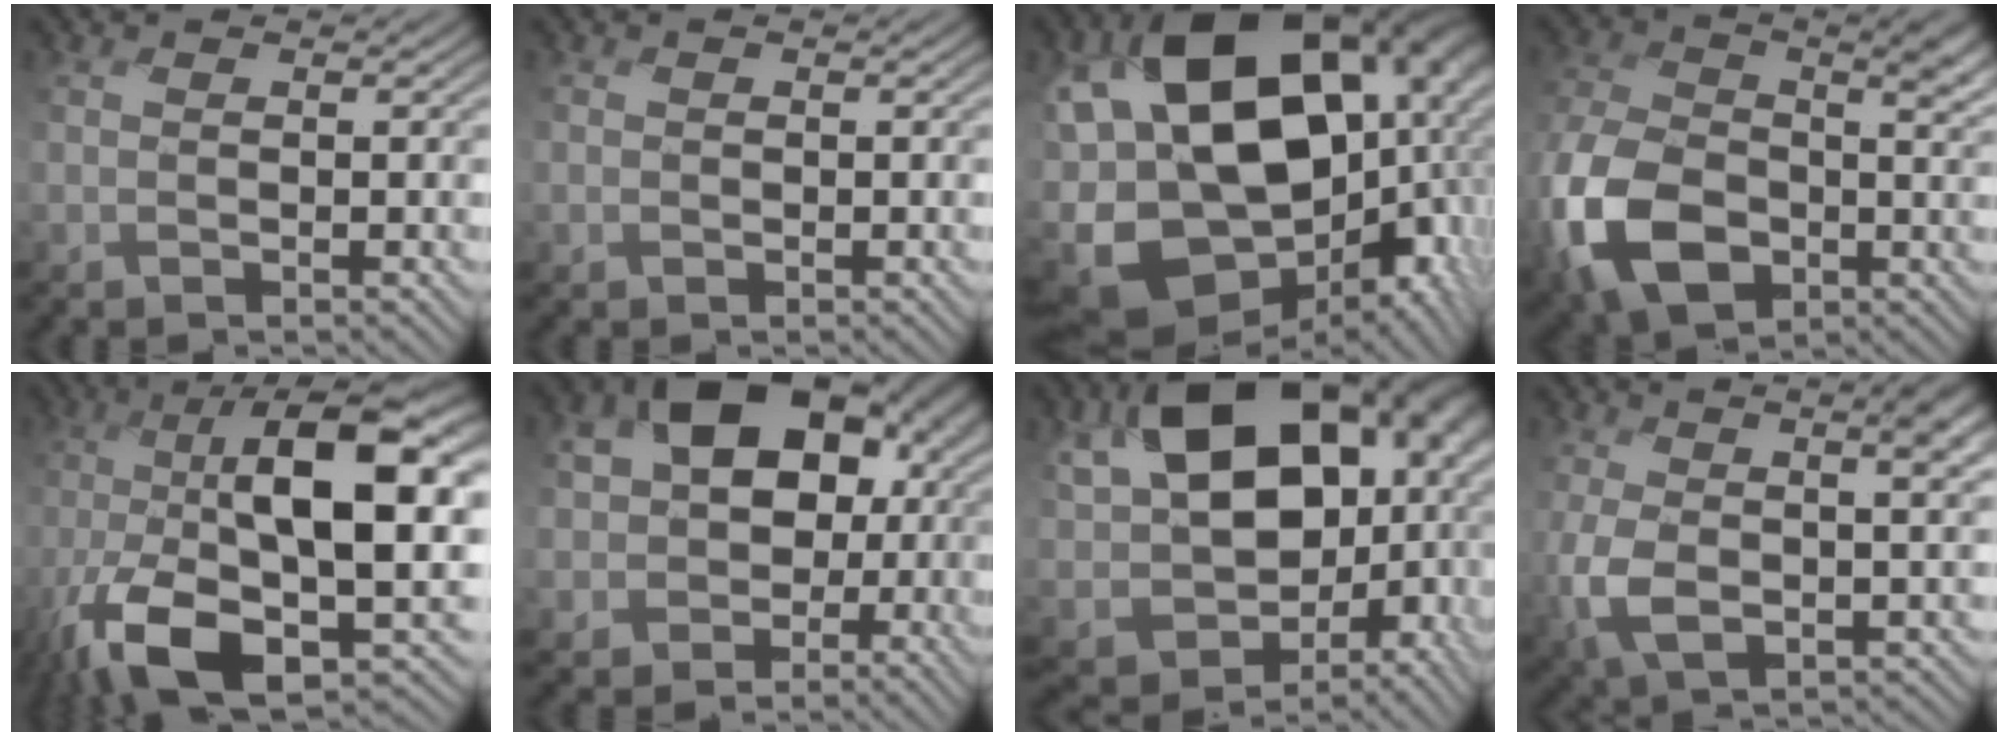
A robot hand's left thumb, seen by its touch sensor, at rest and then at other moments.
{"total": 0.7, "force": [-0.3, 0.6, -0.1], "torque": [0.002, -0.002, -0.008]}
{"total": 21.1, "force": [-2.0, 13.7, 15.9], "torque": [-0.312, -0.033, -0.012]}
{"total": 13.9, "force": [-3.9, 9.2, 9.6], "torque": [-0.233, -0.032, -0.080]}
{"total": 17.2, "force": [-4.5, 5.7, 15.6], "torque": [-0.289, -0.004, -0.087]}
{"total": 15.3, "force": [0.9, 12.3, 9.1], "torque": [-0.159, -0.031, 0.027]}
{"total": 20.8, "force": [3.3, 13.6, 15.4], "torque": [-0.282, -0.036, 0.108]}
{"total": 8.4, "force": [0.8, 3.9, 7.4], "torque": [-0.159, -0.011, 0.009]}